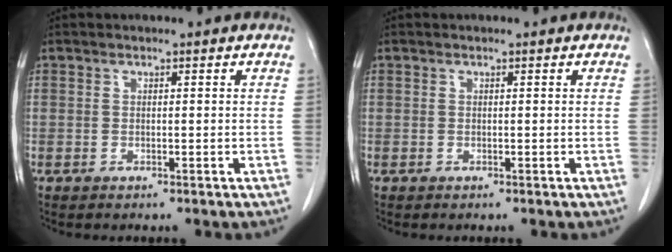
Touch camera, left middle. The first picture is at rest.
{"total": 0.0}